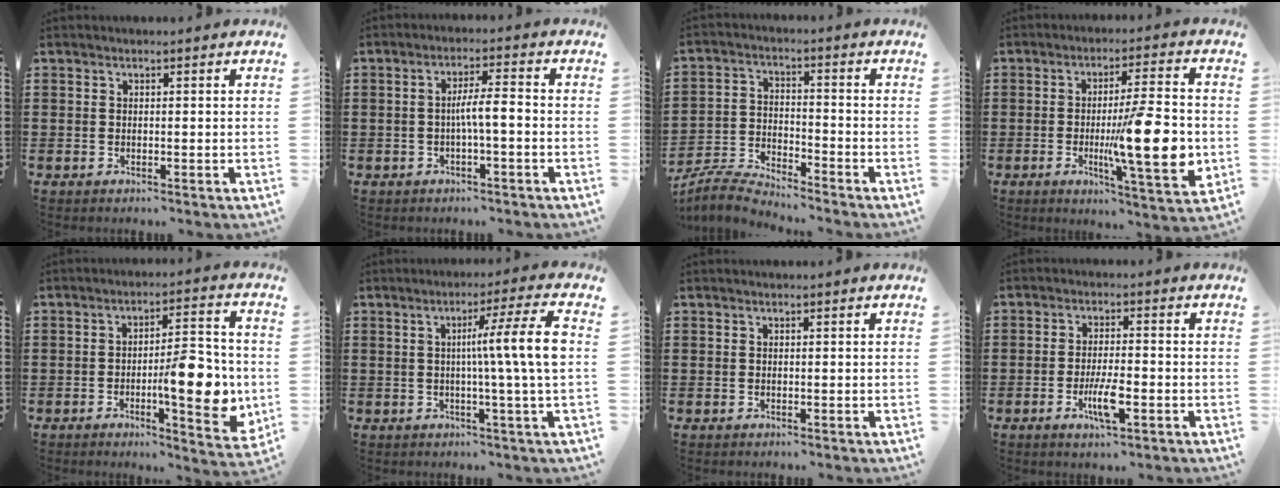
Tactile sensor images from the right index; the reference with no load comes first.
{"total": 4.0, "force": [-0.9, 0.4, 3.9], "torque": [-0.069, 0.001, -0.018]}
{"total": 4.9, "force": [-4.9, 0.2, 0.7], "torque": [-0.030, -0.002, -0.102]}
{"total": 14.9, "force": [-2.1, 2.9, 14.4], "torque": [-0.224, -0.021, -0.040]}
{"total": 11.1, "force": [-2.1, 3.3, 10.4], "torque": [-0.127, -0.007, -0.038]}
{"total": 10.1, "force": [0.7, -0.3, 10.0], "torque": [-0.165, -0.010, 0.000]}
{"total": 0.0}
{"total": 5.5, "force": [-2.1, 1.3, 4.9], "torque": [-0.100, -0.006, -0.041]}